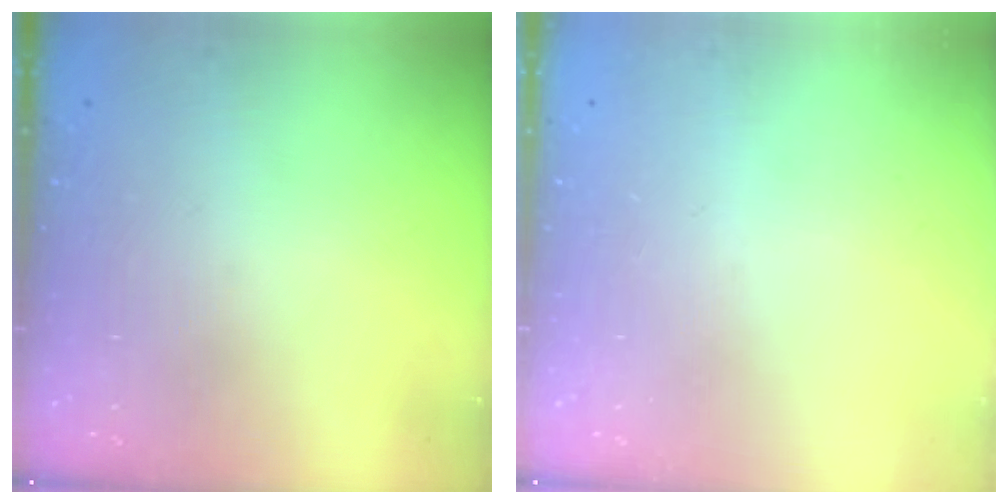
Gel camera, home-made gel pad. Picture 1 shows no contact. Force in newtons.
{"total": 0.0}